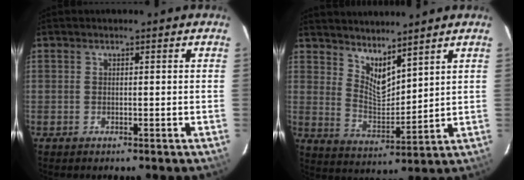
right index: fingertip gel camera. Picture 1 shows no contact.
{"total": 7.6, "force": [6.2, 2.2, 3.8], "torque": [-0.062, -0.012, 0.119]}